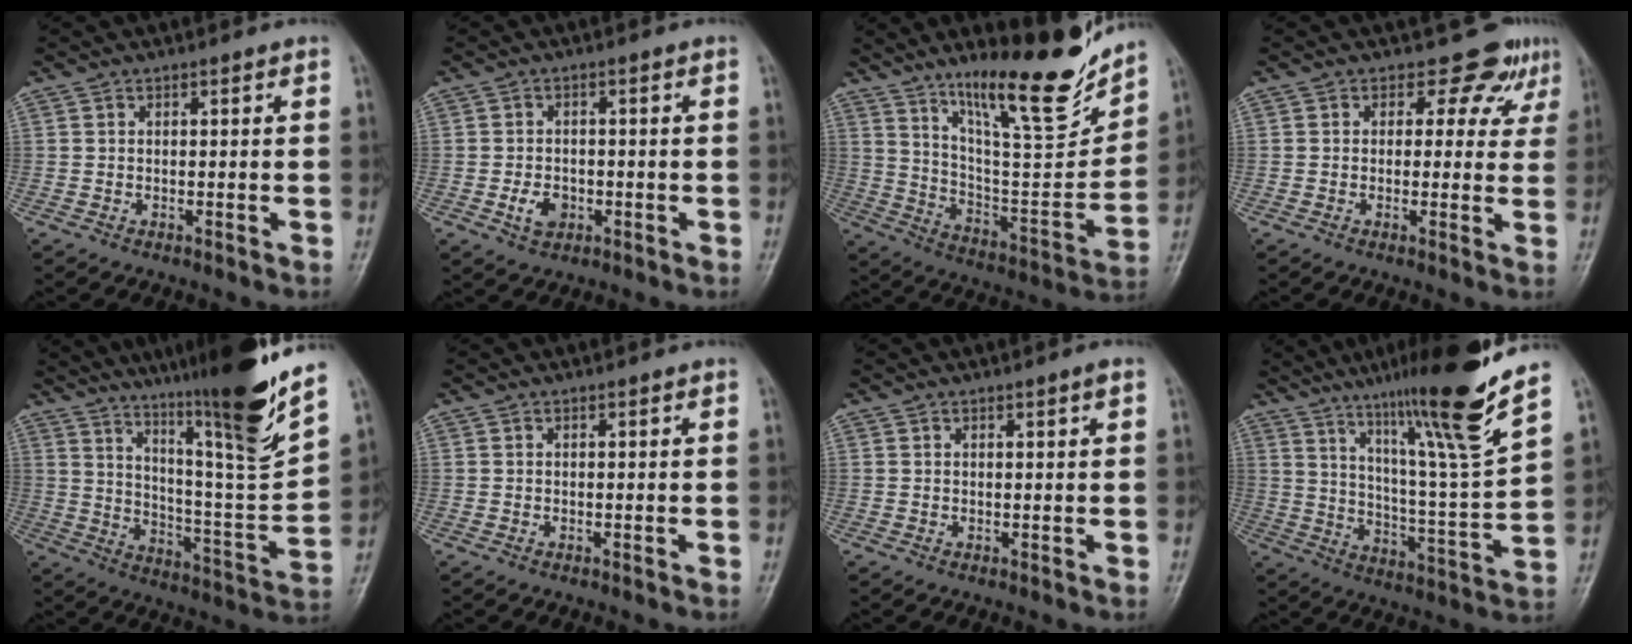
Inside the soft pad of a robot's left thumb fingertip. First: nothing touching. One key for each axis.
{"total": 4.1, "fx": -1.4, "fy": 3.0, "fz": 2.4, "tx": -0.032, "ty": 0.004, "tz": -0.022}
{"total": 20.4, "fx": 15.1, "fy": 4.3, "fz": 13.1, "tx": -0.166, "ty": -0.096, "tz": 0.255}
{"total": 5.8, "fx": 3.9, "fy": 3.9, "fz": 1.8, "tx": 0.016, "ty": -0.019, "tz": 0.034}
{"total": 22.6, "fx": 15.9, "fy": 0.7, "fz": 16.1, "tx": -0.221, "ty": -0.086, "tz": 0.255}
{"total": 0.0}
{"total": 1.0, "fx": 0.5, "fy": 0.1, "fz": 0.8, "tx": -0.012, "ty": -0.001, "tz": 0.007}
{"total": 19.9, "fx": 13.9, "fy": -0.2, "fz": 14.2, "tx": -0.202, "ty": -0.080, "tz": 0.224}